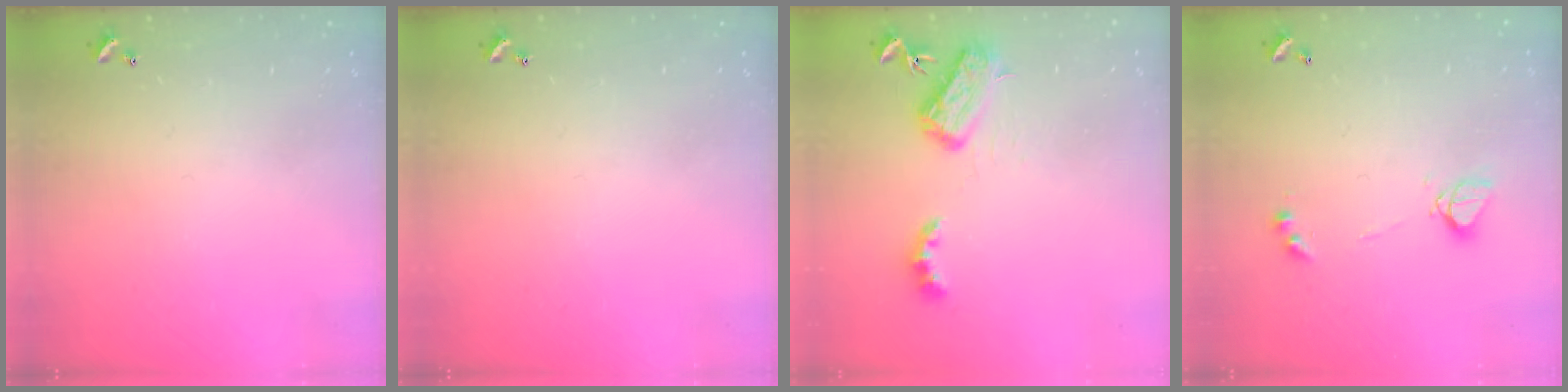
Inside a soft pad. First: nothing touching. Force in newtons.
{"total": 0.0}
{"total": 5.6, "press": 5.6, "slide": 0.5}
{"total": 2.7, "press": 2.6, "slide": 0.5}